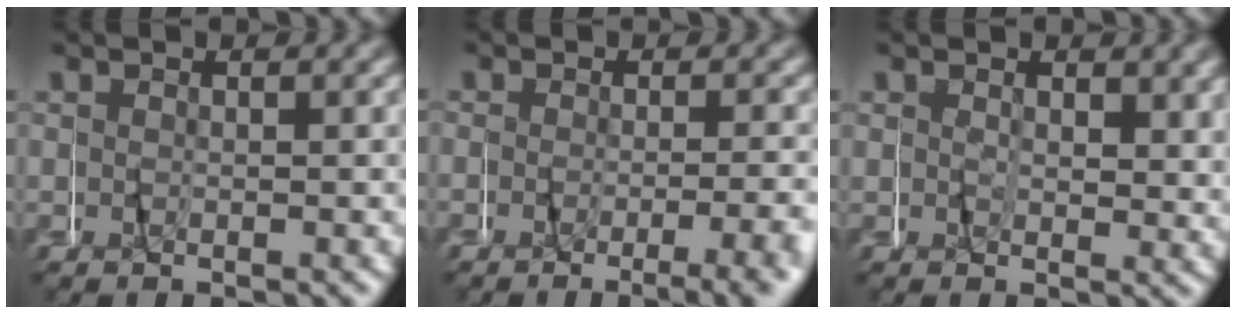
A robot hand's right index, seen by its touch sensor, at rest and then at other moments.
{"total": 2.9, "force": [-2.0, 0.7, 2.0], "torque": [-0.018, -0.007, -0.032]}
{"total": 1.6, "force": [1.2, 1.0, 0.4], "torque": [-0.010, -0.002, 0.019]}